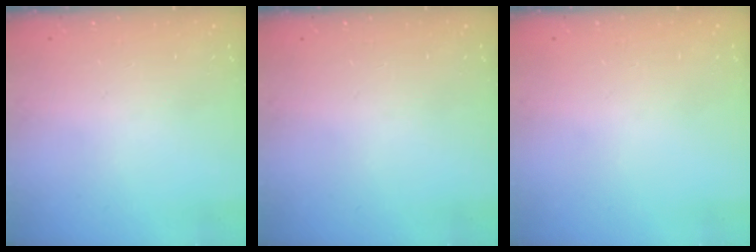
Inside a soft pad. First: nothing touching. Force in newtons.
{"total": 0.0}
{"total": 0.0}